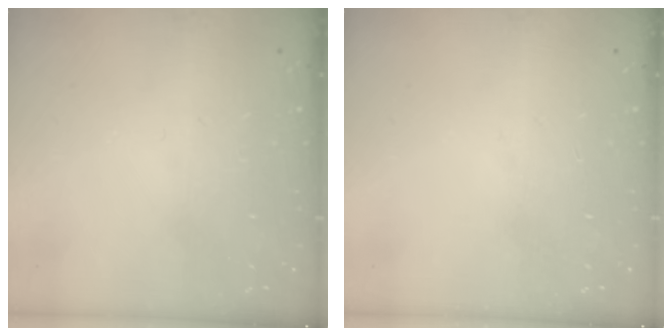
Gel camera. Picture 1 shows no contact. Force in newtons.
{"total": 0.0}